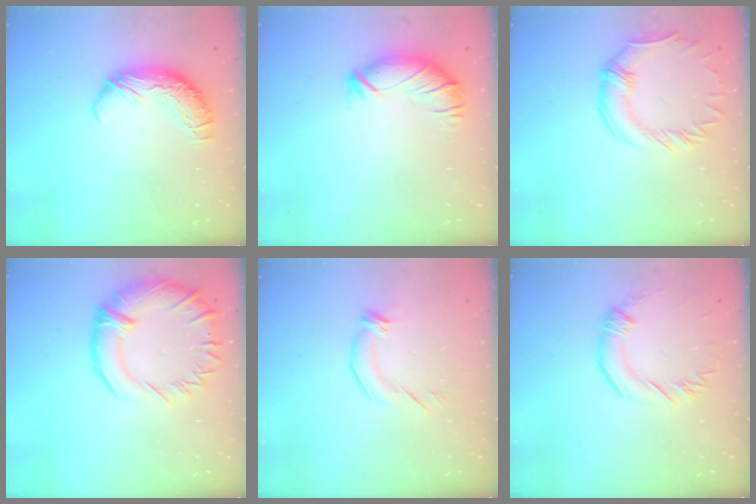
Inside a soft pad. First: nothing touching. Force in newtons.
{"total": 2.9, "press": 2.3, "slide": 1.7}
{"total": 2.6, "press": 2.5, "slide": 0.9}
{"total": 8.5, "press": 7.8, "slide": 3.4}
{"total": 2.6, "press": 2.0, "slide": 1.7}
{"total": 1.5, "press": 1.4, "slide": 0.5}